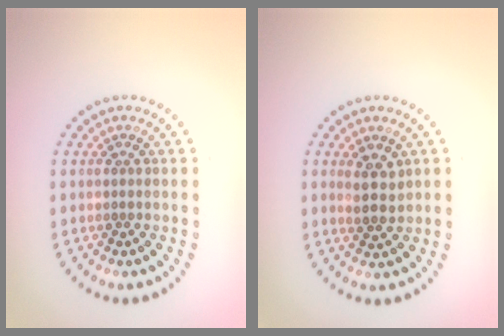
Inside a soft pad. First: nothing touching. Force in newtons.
{"total": 2.3, "press": 2.2, "slide": 0.9}